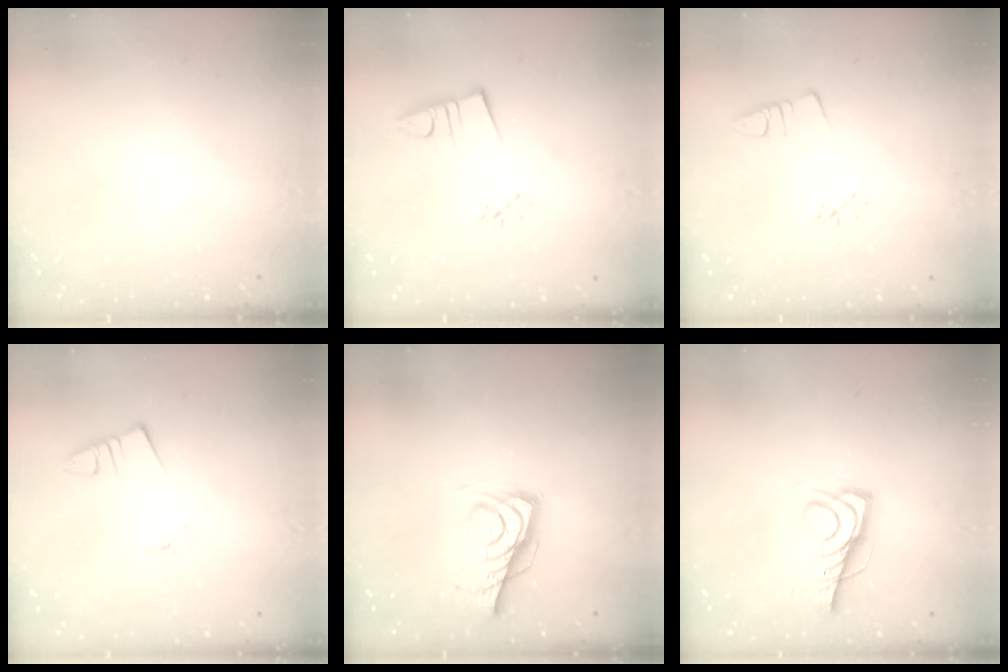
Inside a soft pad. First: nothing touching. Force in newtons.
{"total": 3.7, "press": 2.3, "slide": 2.9}
{"total": 2.9, "press": 2.5, "slide": 1.4}
{"total": 0.9, "press": 0.9, "slide": 0.1}
{"total": 9.0, "press": 8.3, "slide": 3.2}
{"total": 8.5, "press": 8.5, "slide": 0.2}